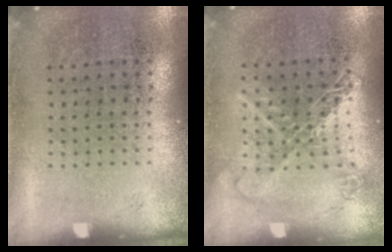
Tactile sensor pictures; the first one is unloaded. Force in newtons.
{"total": 1.3, "press": 1.2, "slide": 0.5}